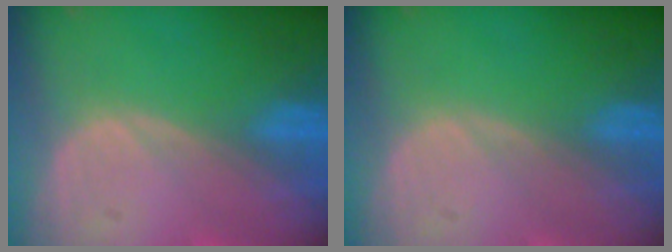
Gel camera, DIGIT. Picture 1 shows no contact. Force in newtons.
{"total": 0.0}